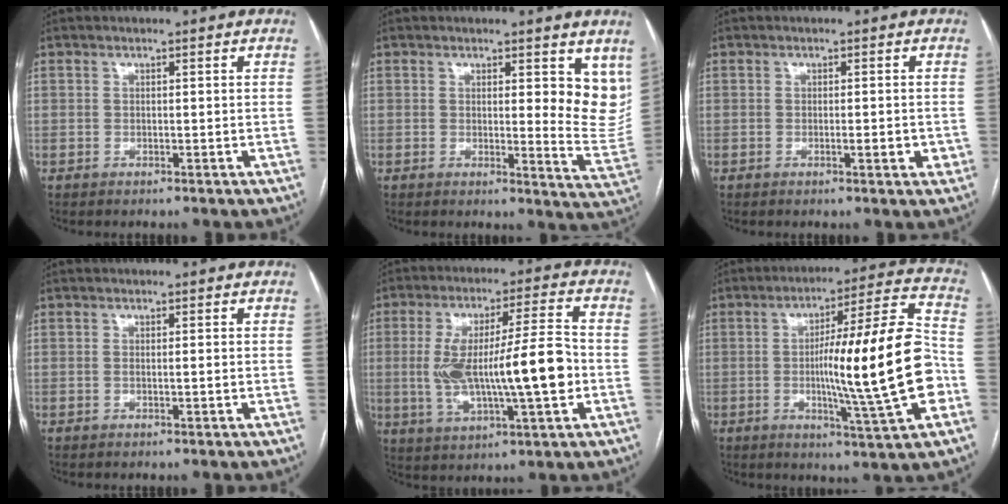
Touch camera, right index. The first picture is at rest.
{"total": 8.2, "force": [4.5, 2.5, 6.4], "torque": [-0.066, -0.032, 0.044]}
{"total": 2.1, "force": [-0.5, 0.5, 1.9], "torque": [-0.032, 0.001, -0.005]}
{"total": 0.8, "force": [-0.1, 0.0, 0.8], "torque": [-0.015, 0.002, 0.003]}
{"total": 15.4, "force": [-1.6, 2.2, 15.2], "torque": [-0.281, 0.016, -0.018]}
{"total": 18.9, "force": [-3.3, -0.3, 18.6], "torque": [-0.288, 0.000, -0.054]}